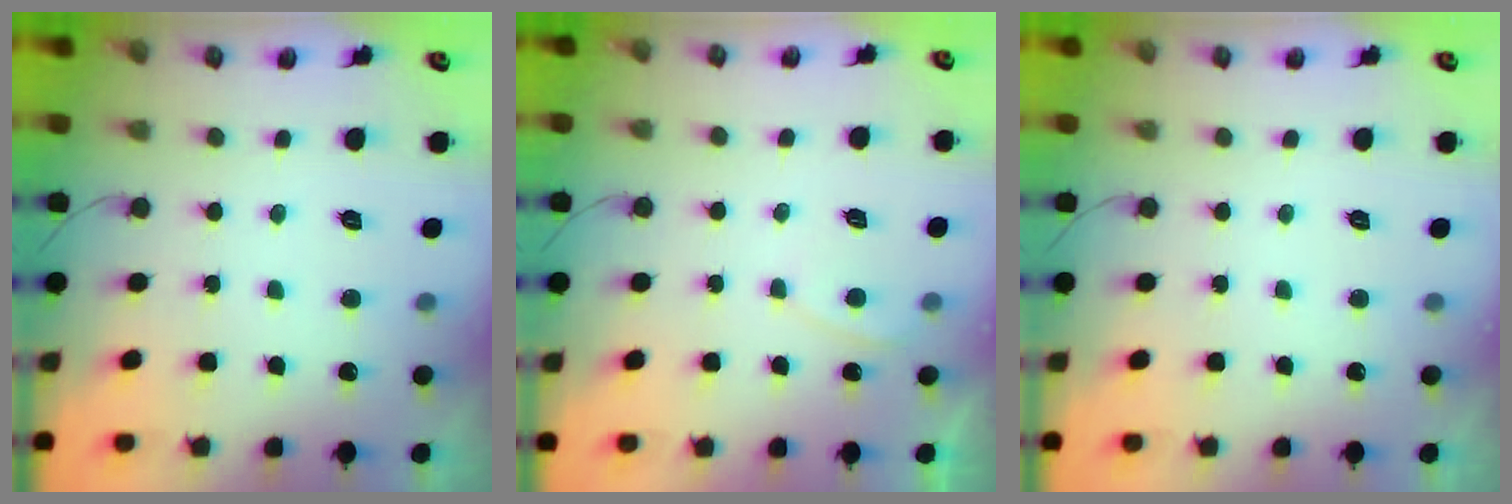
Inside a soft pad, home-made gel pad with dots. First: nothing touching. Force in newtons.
{"total": 2.8, "press": 2.7, "slide": 0.3}
{"total": 0.0}